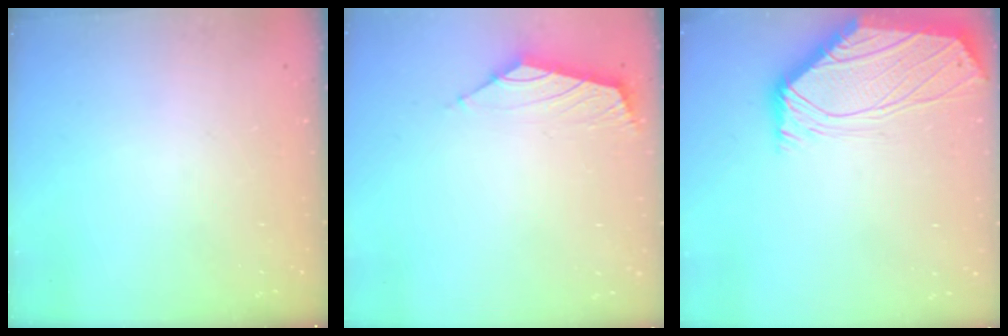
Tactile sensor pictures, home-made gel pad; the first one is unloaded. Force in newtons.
{"total": 1.8, "press": 1.6, "slide": 0.7}
{"total": 1.0, "press": 0.9, "slide": 0.3}